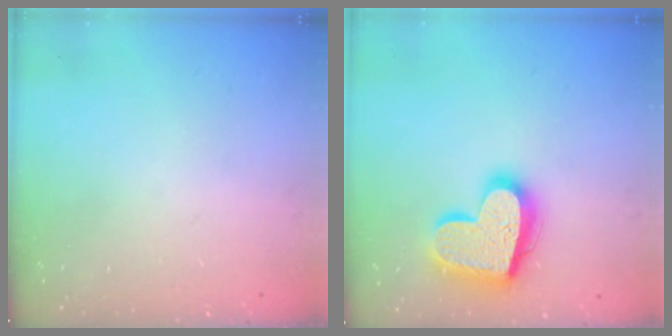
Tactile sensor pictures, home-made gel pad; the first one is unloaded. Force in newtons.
{"total": 20.1, "press": 20.0, "slide": 1.7}